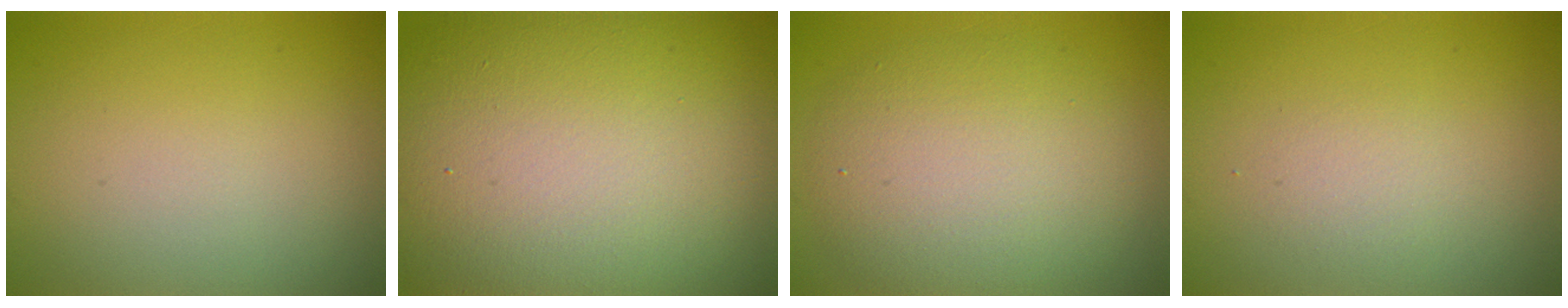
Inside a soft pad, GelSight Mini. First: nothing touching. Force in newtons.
{"total": 20.1, "press": 20.0, "slide": 1.2}
{"total": 6.9, "press": 6.9, "slide": 0.6}
{"total": 1.4, "press": 1.3, "slide": 0.1}